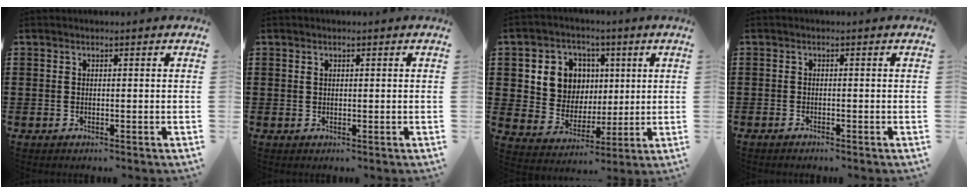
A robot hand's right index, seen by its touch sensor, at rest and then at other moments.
{"total": 0.7, "force": [0.3, 0.5, 0.4], "torque": [-0.010, 0.002, 0.006]}
{"total": 8.6, "force": [2.4, 7.8, 2.9], "torque": [-0.080, 0.005, 0.046]}
{"total": 0.7, "force": [-0.6, 0.1, 0.1], "torque": [-0.003, -0.001, -0.013]}